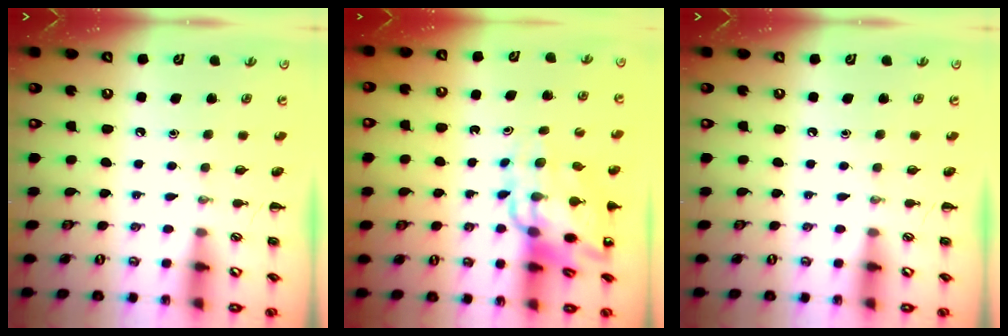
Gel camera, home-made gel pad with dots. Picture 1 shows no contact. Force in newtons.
{"total": 11.6, "press": 11.1, "slide": 3.2}
{"total": 0.0}